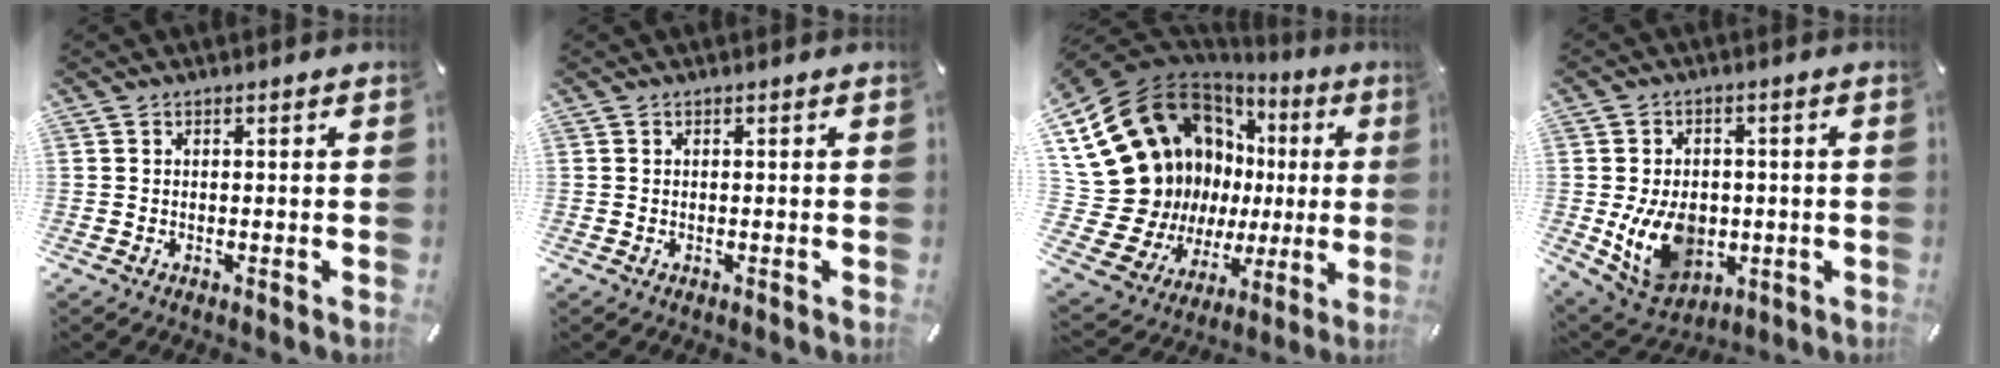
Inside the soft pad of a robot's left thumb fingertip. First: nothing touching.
{"total": 0.0}
{"total": 25.7, "force": [6.1, 19.6, 15.5], "torque": [-0.245, -0.083, 0.170]}
{"total": 13.3, "force": [-2.2, 10.1, 8.3], "torque": [-0.160, 0.004, -0.032]}